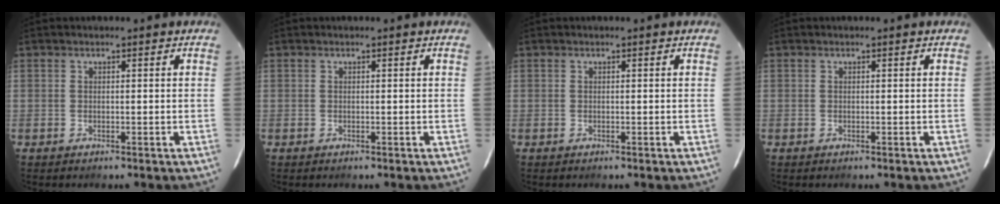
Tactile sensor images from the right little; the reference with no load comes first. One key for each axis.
{"total": 0.0}
{"total": 0.0}
{"total": 0.0}